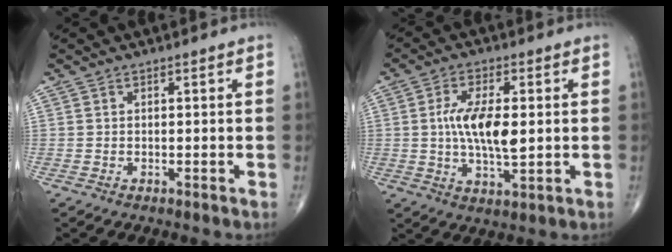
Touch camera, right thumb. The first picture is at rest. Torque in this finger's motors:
{"motor_torque": [0.97, 1.02, 0.37, -0.34, 0.13]}